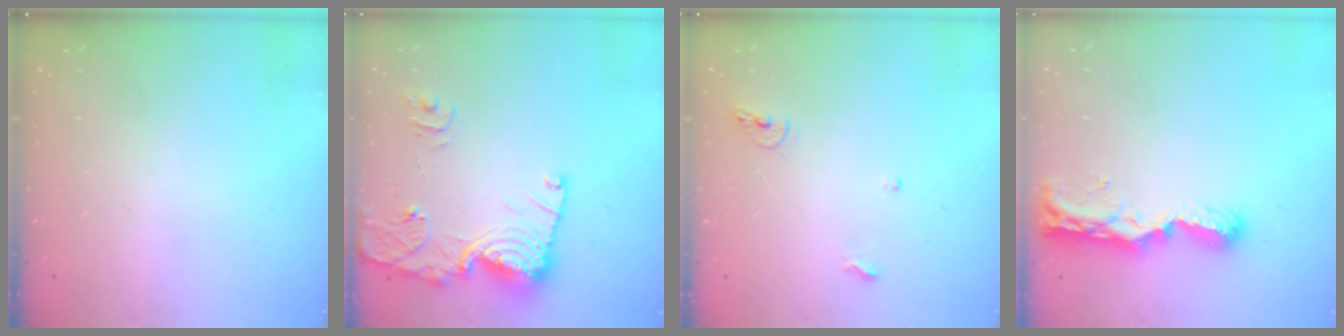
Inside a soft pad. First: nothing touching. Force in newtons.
{"total": 16.2, "press": 16.2, "slide": 1.6}
{"total": 6.8, "press": 6.6, "slide": 1.2}
{"total": 9.4, "press": 9.3, "slide": 1.2}